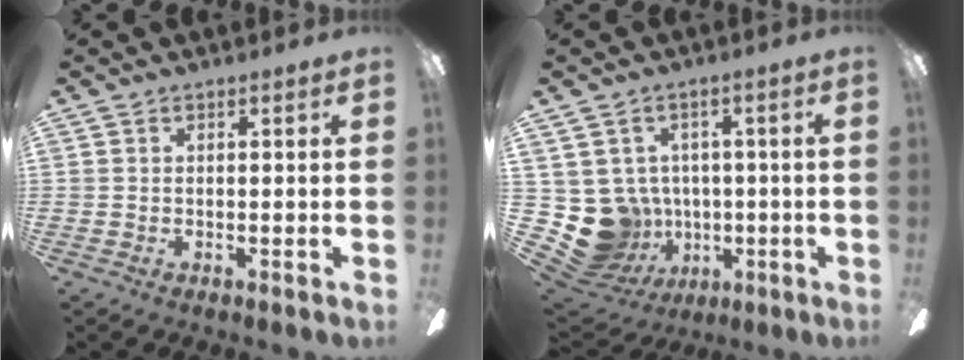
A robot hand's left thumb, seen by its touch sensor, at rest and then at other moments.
{"total": 12.2, "force": [-2.5, 11.0, 4.7], "torque": [-0.145, 0.005, -0.032]}